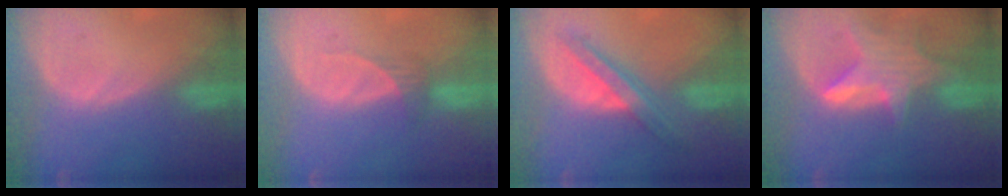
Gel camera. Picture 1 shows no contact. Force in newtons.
{"total": 2.1, "press": 1.9, "slide": 0.9}
{"total": 7.1, "press": 6.0, "slide": 3.8}
{"total": 7.9, "press": 7.2, "slide": 3.3}